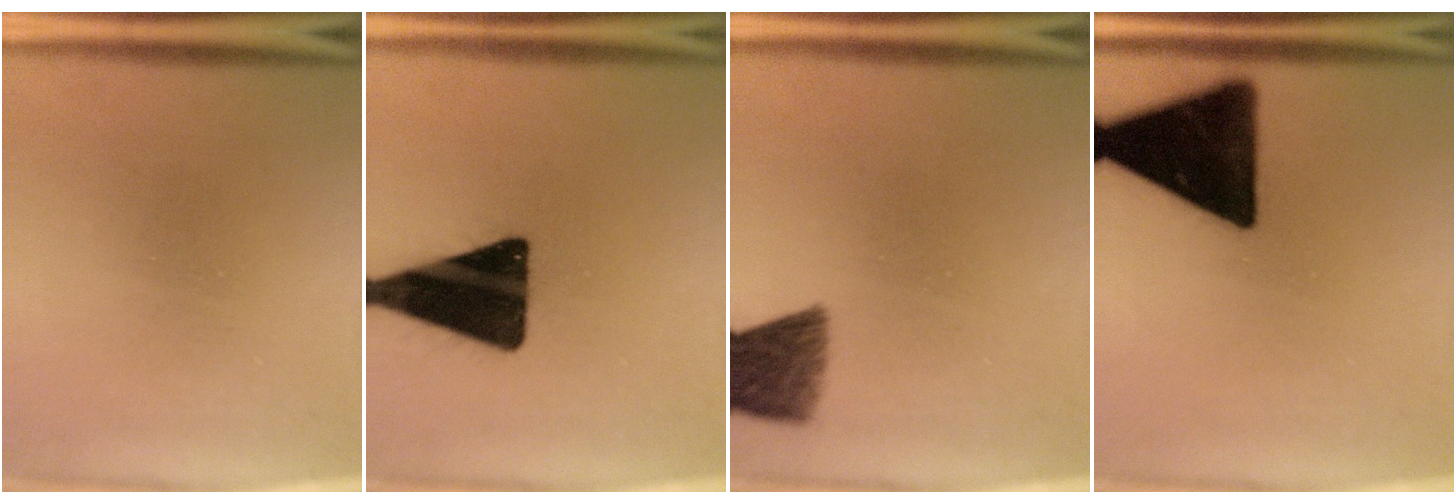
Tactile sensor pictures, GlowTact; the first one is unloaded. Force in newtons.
{"total": 19.2}
{"total": 7.4}
{"total": 18.6}